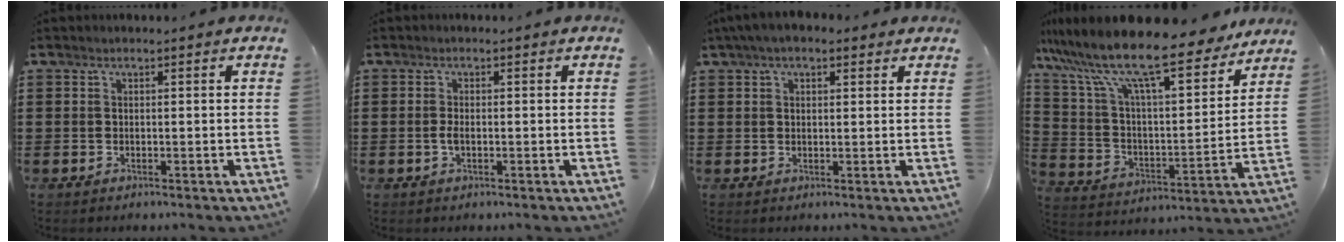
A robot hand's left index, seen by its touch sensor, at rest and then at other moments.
{"total": 1.6, "force": [-0.3, 0.6, 1.5], "torque": [-0.043, -0.006, -0.010]}
{"total": 3.2, "force": [2.1, 1.4, 1.9], "torque": [-0.043, 0.009, 0.038]}
{"total": 14.3, "force": [11.6, 1.6, 8.2], "torque": [-0.200, -0.069, 0.196]}